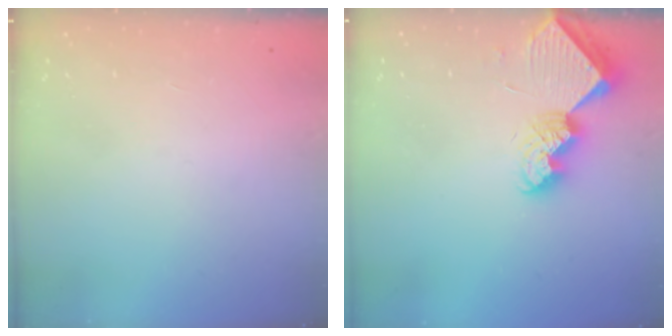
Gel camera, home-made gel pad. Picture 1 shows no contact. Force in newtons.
{"total": 10.8, "press": 10.7, "slide": 1.2}